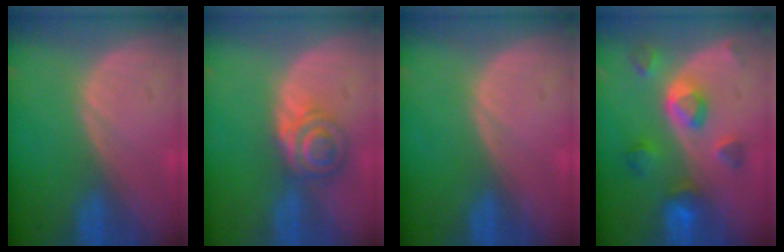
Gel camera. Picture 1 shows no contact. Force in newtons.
{"total": 6.1, "press": 5.6, "slide": 2.4}
{"total": 0.0}
{"total": 7.8, "press": 7.0, "slide": 3.5}